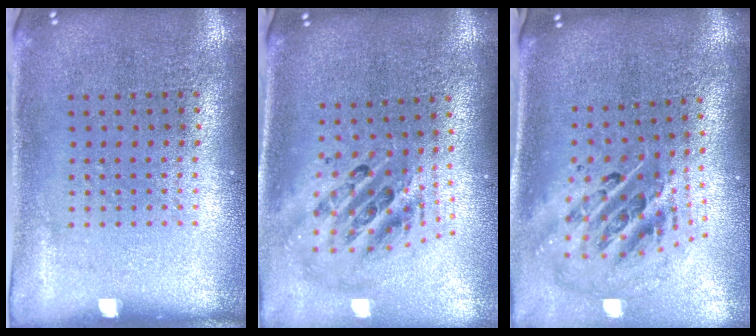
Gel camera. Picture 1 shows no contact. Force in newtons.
{"total": 2.4, "press": 1.7, "slide": 1.7}
{"total": 2.8, "press": 1.9, "slide": 2.0}